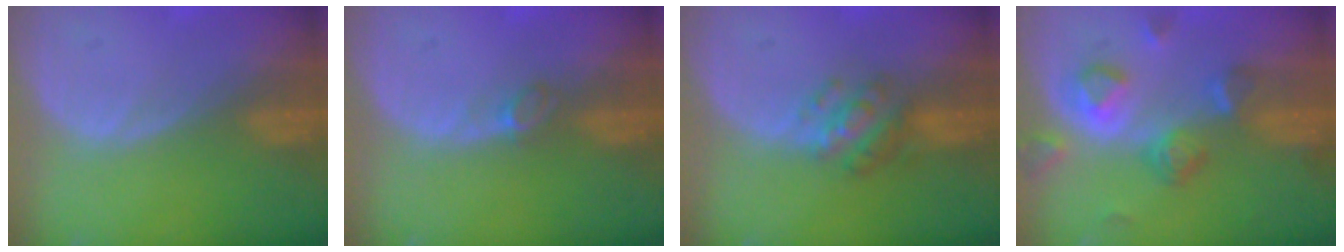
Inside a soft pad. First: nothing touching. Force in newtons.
{"total": 1.7, "press": 1.7, "slide": 0.4}
{"total": 5.1, "press": 5.0, "slide": 1.2}
{"total": 8.1, "press": 7.2, "slide": 3.7}